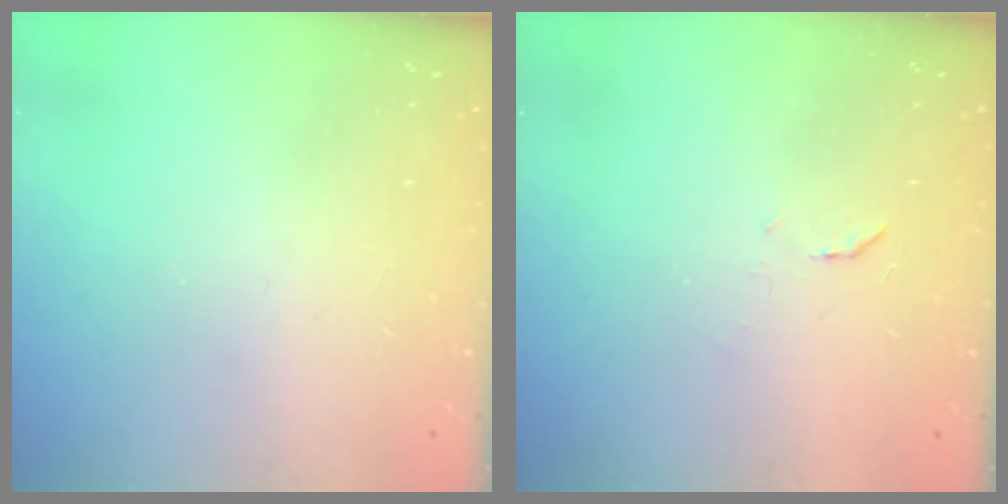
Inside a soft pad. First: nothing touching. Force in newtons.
{"total": 6.3, "press": 6.2, "slide": 0.6}